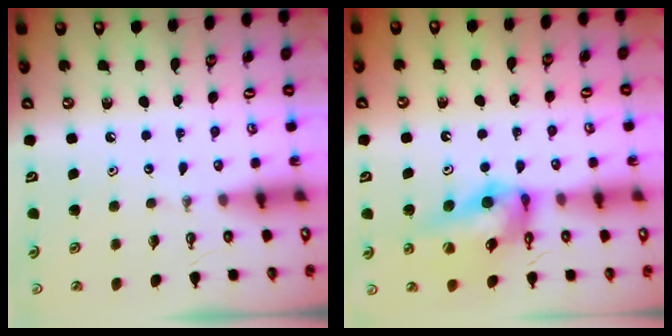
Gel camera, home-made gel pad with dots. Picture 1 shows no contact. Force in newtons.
{"total": 13.4, "press": 13.3, "slide": 1.2}